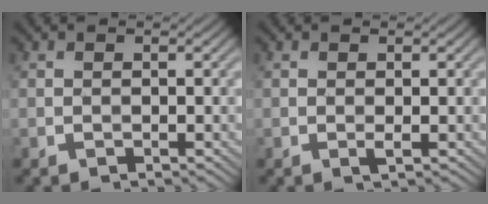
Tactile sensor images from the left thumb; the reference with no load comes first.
{"total": 0.5, "force": [0.0, 0.0, 0.5], "torque": [-0.012, -0.002, 0.000]}